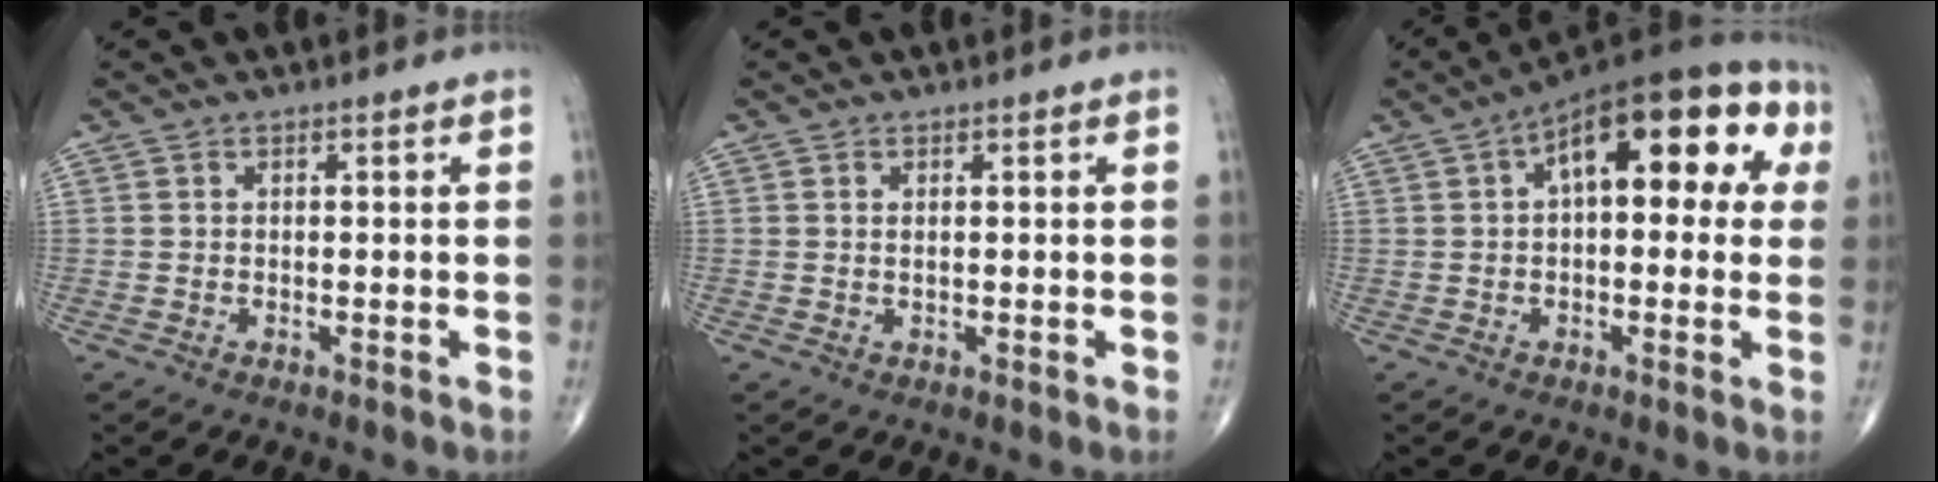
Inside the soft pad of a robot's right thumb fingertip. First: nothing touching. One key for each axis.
{"total": 0.5, "fx": 0.2, "fy": 0.2, "fz": 0.5, "tx": -0.008, "ty": -0.001, "tz": 0.004}
{"total": 19.9, "fx": 5.3, "fy": 9.2, "fz": 16.9, "tx": -0.209, "ty": 0.039, "tz": 0.065}